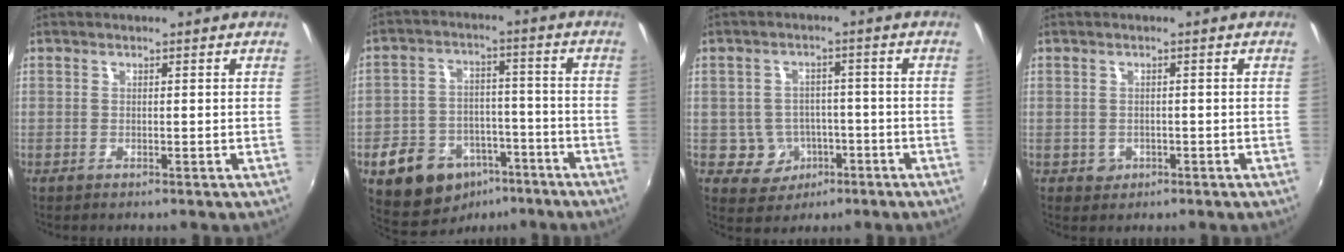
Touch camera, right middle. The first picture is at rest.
{"total": 14.4, "force": [-8.2, 10.0, 6.3], "torque": [-0.145, 0.020, -0.103]}
{"total": 6.4, "force": [-2.4, 5.8, 1.3], "torque": [-0.039, 0.013, -0.019]}
{"total": 2.1, "force": [-0.5, 2.0, 0.5], "torque": [-0.011, -0.003, -0.005]}